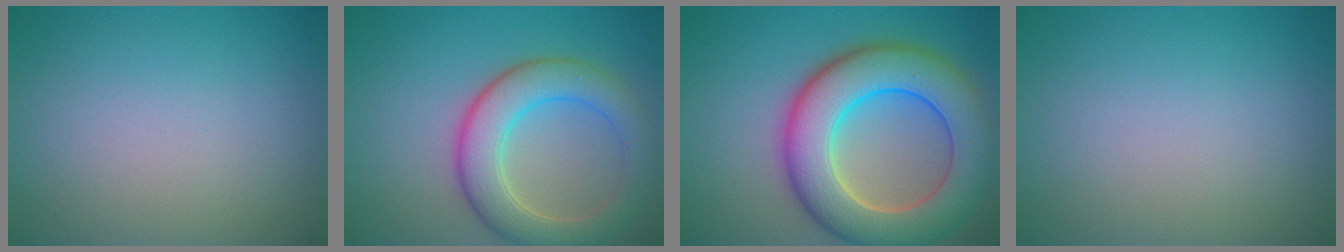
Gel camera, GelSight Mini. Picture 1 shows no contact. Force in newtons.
{"total": 6.5, "press": 6.5, "slide": 0.5}
{"total": 11.0, "press": 11.0, "slide": 0.6}
{"total": 0.0}